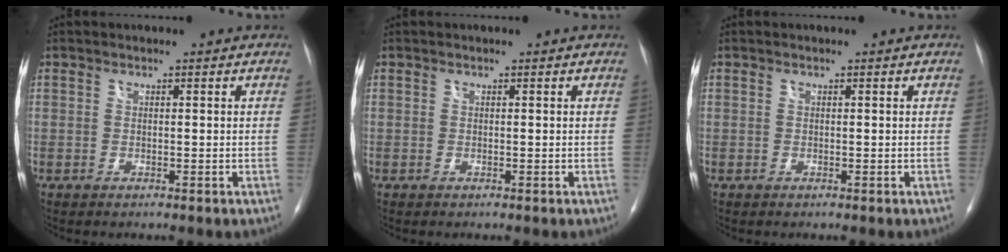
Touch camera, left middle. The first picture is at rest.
{"total": 0.0}
{"total": 0.0}